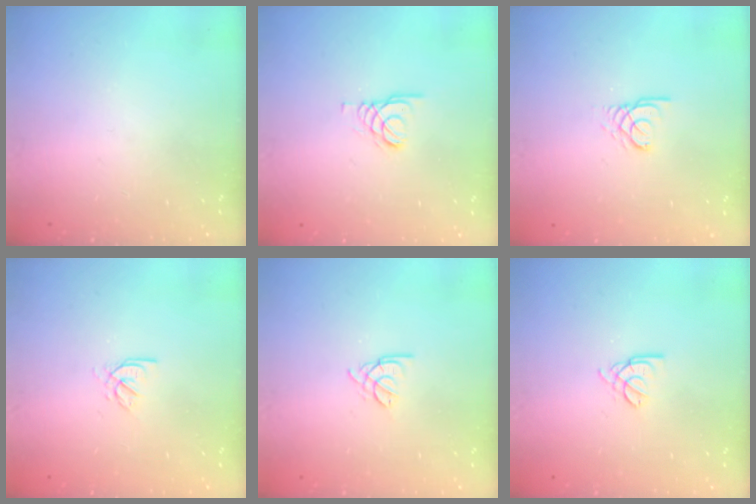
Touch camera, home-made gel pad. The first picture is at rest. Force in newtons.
{"total": 1.5, "press": 1.4, "slide": 0.1}
{"total": 2.4, "press": 2.4, "slide": 0.3}
{"total": 2.2, "press": 2.2, "slide": 0.4}
{"total": 1.8, "press": 1.7, "slide": 0.5}
{"total": 2.6, "press": 2.5, "slide": 0.5}